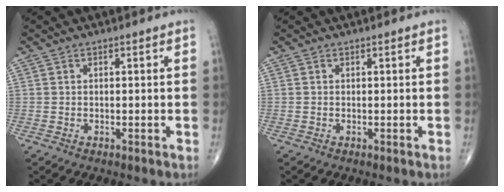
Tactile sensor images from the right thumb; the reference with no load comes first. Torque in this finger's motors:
{"motor_torque": [-0.24, 0.00, 0.00, 0.18, -0.03]}